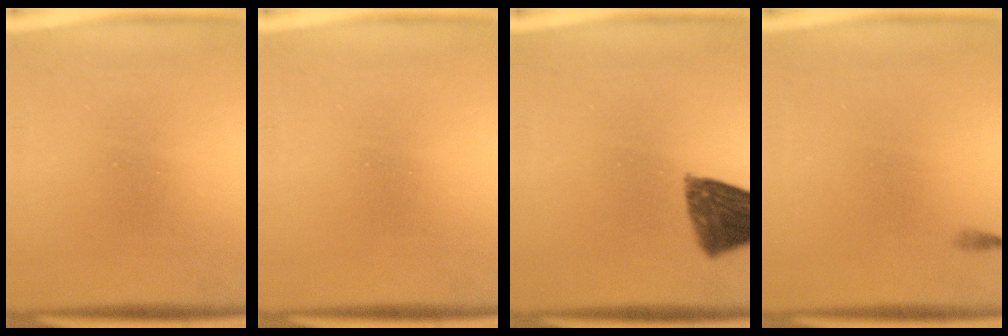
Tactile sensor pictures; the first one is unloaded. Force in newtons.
{"total": 0.0}
{"total": 9.9}
{"total": 0.5}